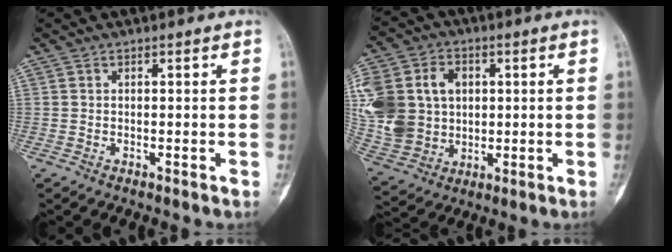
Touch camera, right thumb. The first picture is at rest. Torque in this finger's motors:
{"motor_torque": [1.87, 1.94, 0.73, -0.39, 0.23]}